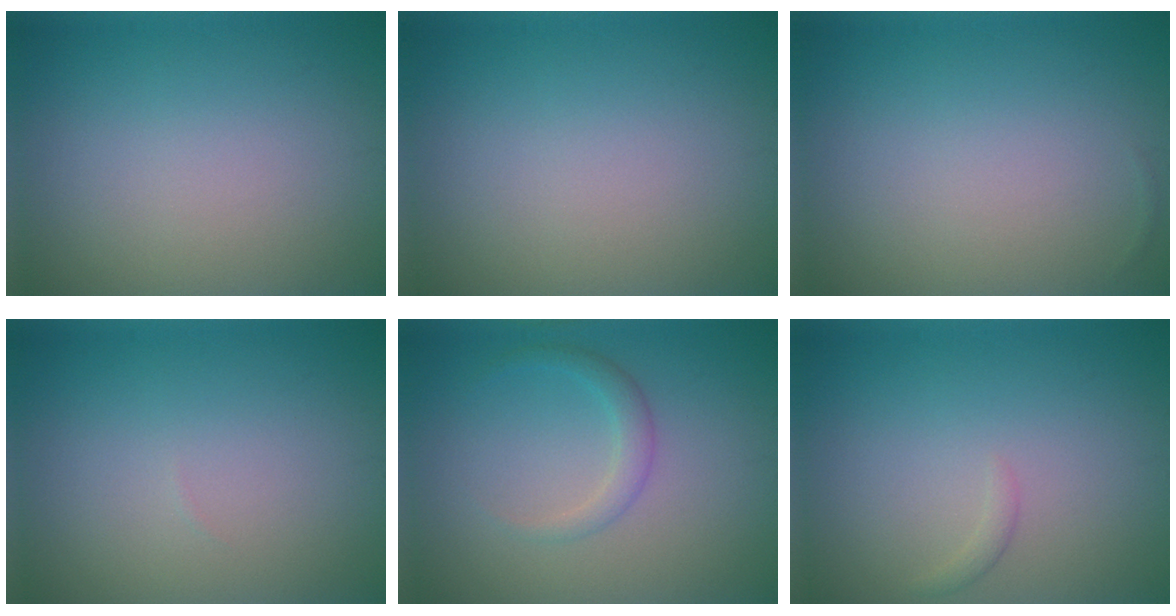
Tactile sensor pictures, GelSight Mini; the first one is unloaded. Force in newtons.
{"total": 0.0}
{"total": 0.0}
{"total": 0.0}
{"total": 1.8, "press": 1.8, "slide": 0.1}
{"total": 0.7, "press": 0.7, "slide": 0.1}